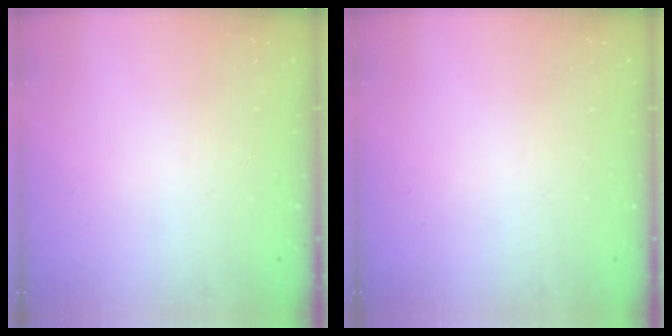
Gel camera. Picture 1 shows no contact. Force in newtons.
{"total": 0.0}